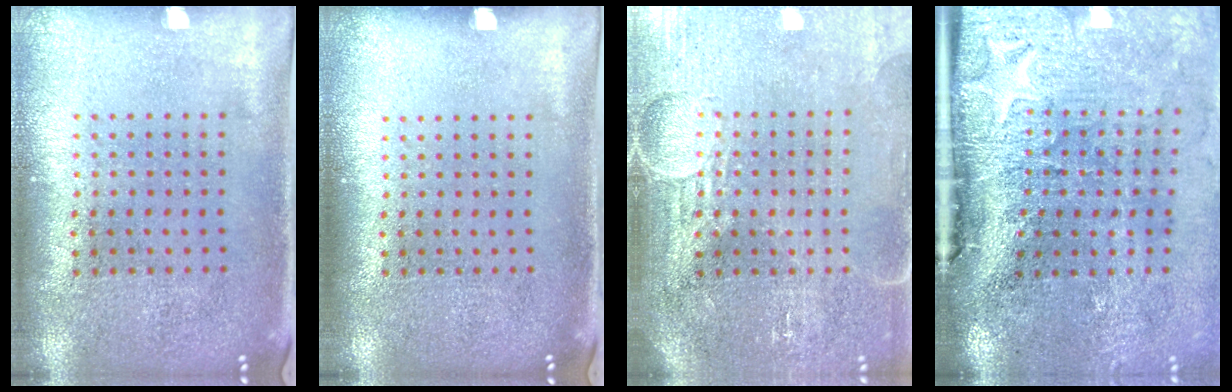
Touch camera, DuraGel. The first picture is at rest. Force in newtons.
{"total": 0.0}
{"total": 3.8, "press": 3.4, "slide": 1.6}
{"total": 5.0, "press": 4.0, "slide": 3.1}